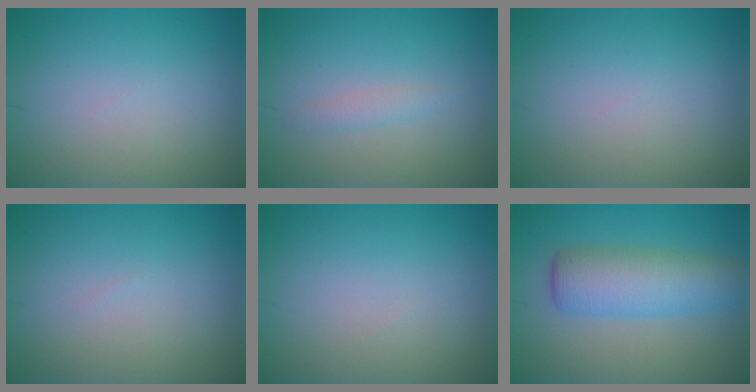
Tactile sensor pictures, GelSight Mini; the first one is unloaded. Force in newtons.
{"total": 1.1, "press": 1.1, "slide": 0.1}
{"total": 0.0}
{"total": 0.0}
{"total": 0.0}
{"total": 5.7, "press": 5.7, "slide": 0.4}